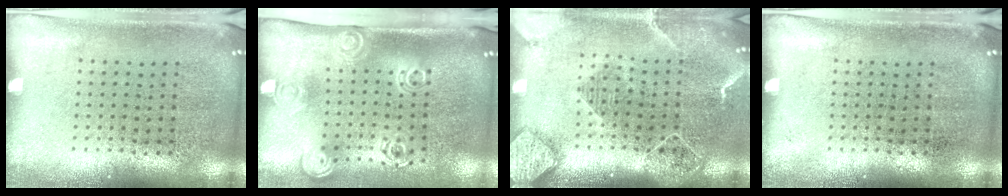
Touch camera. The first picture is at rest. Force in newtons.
{"total": 2.0, "press": 1.4, "slide": 1.4}
{"total": 2.3, "press": 2.0, "slide": 1.1}
{"total": 0.0}